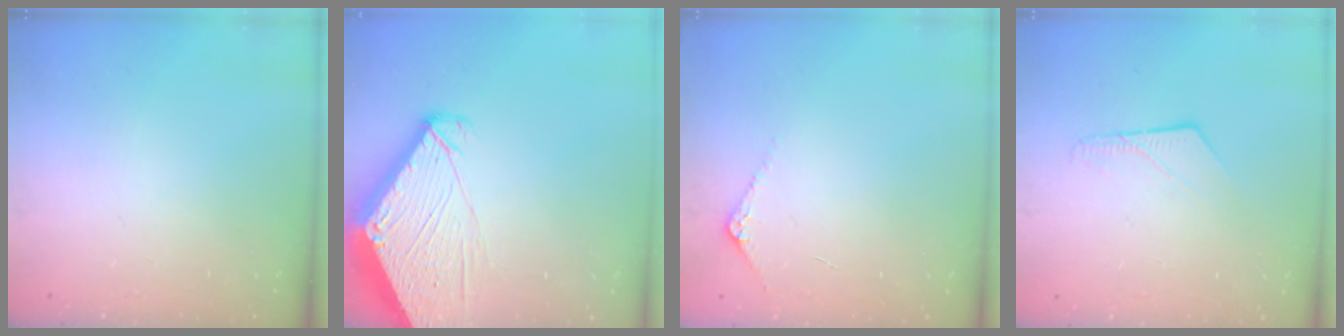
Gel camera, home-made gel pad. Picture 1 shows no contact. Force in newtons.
{"total": 6.9, "press": 6.9, "slide": 0.6}
{"total": 6.0, "press": 5.9, "slide": 0.7}
{"total": 6.6, "press": 6.5, "slide": 0.5}